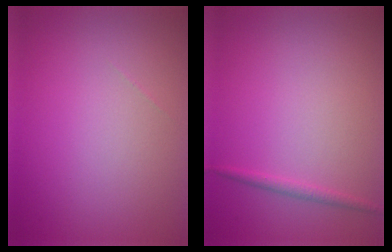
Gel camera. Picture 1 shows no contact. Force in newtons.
{"total": 0.9, "press": 0.9, "slide": 0.1}